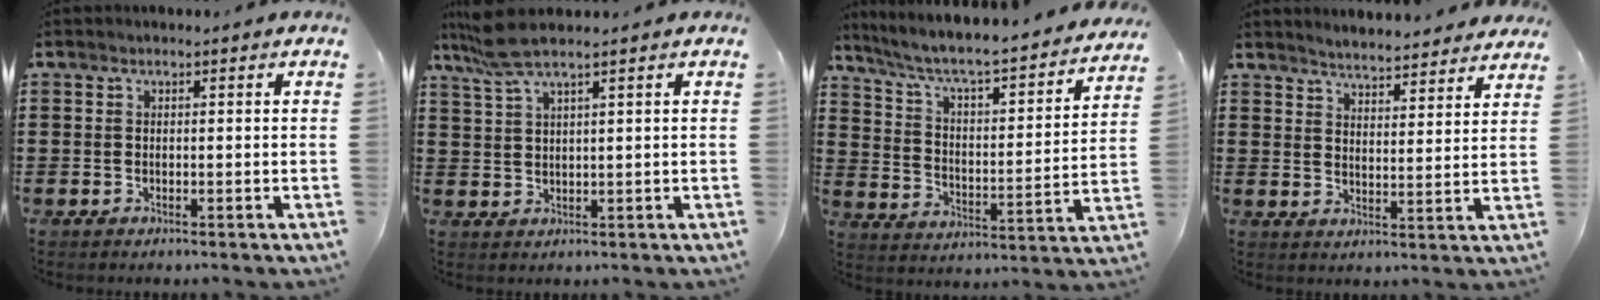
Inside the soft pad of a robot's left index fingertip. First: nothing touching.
{"total": 4.7, "force": [3.4, 0.2, 3.3], "torque": [-0.074, -0.001, 0.061]}
{"total": 5.2, "force": [4.4, 0.4, 2.8], "torque": [-0.075, -0.043, 0.064]}
{"total": 4.0, "force": [4.0, -0.3, 0.1], "torque": [-0.019, -0.026, 0.070]}